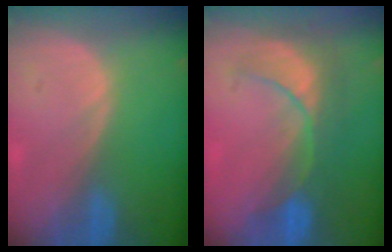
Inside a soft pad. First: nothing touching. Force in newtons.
{"total": 8.0, "press": 7.9, "slide": 1.6}